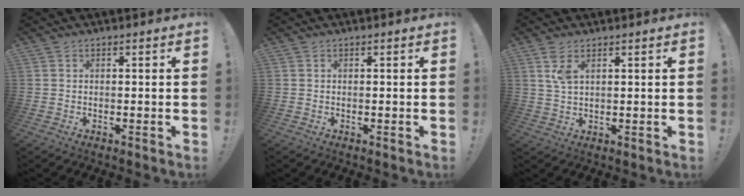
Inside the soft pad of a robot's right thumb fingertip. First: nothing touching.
{"total": 0.0}
{"total": 4.4, "force": [2.2, 1.7, 3.4], "torque": [-0.060, -0.007, 0.037]}